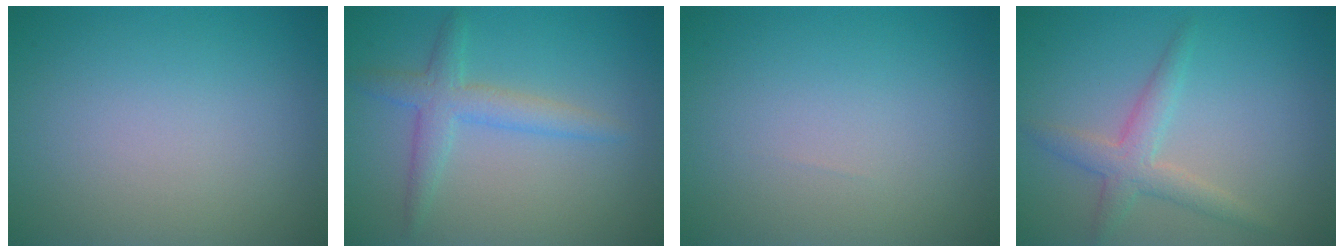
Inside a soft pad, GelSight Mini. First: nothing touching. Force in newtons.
{"total": 3.0, "press": 3.0, "slide": 0.1}
{"total": 0.0}
{"total": 2.7, "press": 2.7, "slide": 0.2}